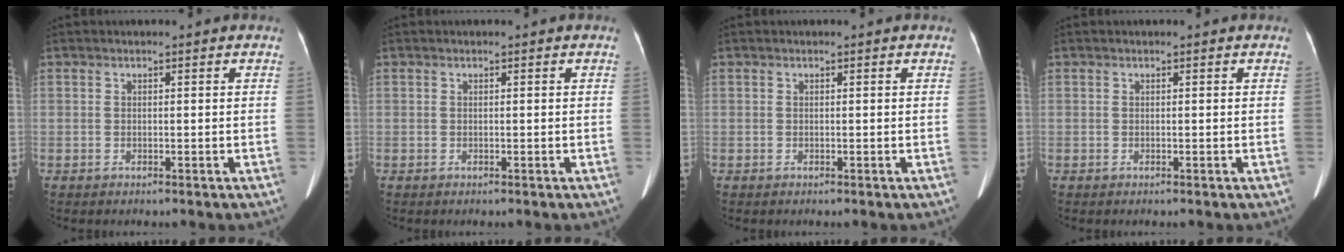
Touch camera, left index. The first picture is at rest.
{"total": 0.0}
{"total": 0.0}
{"total": 0.0}